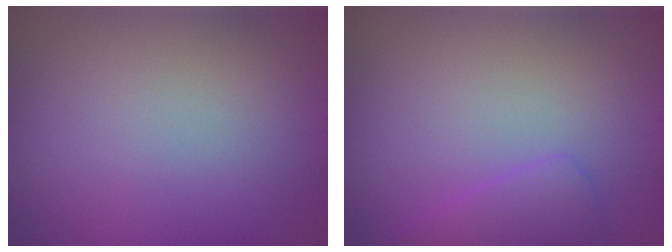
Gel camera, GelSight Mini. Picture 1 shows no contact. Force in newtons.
{"total": 2.4, "press": 2.4, "slide": 0.1}